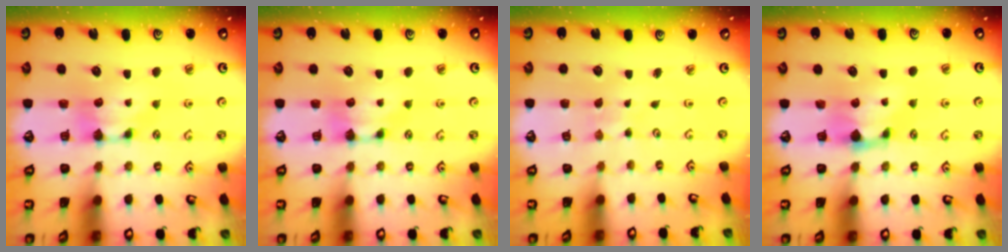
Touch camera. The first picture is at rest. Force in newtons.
{"total": 0.0}
{"total": 4.7, "press": 4.7, "slide": 0.3}
{"total": 1.1, "press": 0.1, "slide": 1.1}